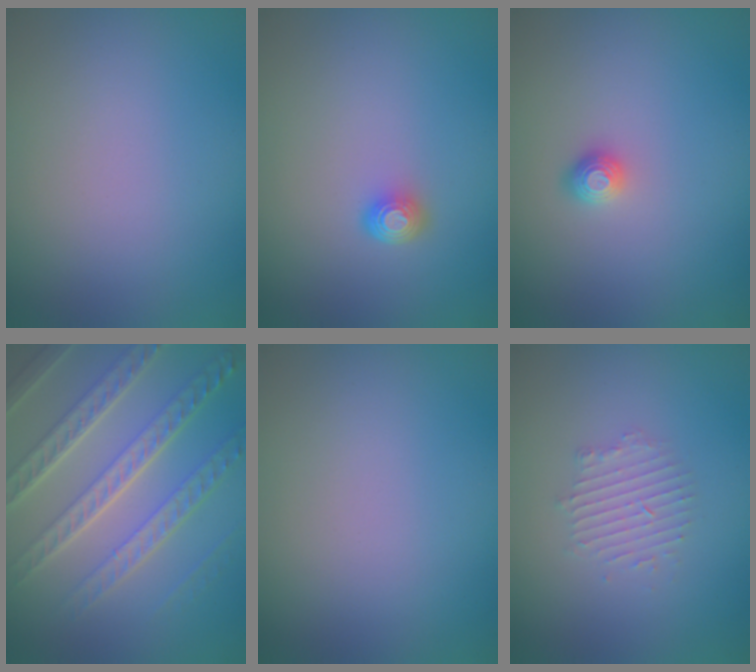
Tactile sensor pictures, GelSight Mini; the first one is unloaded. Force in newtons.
{"total": 1.5, "press": 1.1, "slide": 1.1}
{"total": 1.1, "press": 1.1, "slide": 0.4}
{"total": 7.8, "press": 5.5, "slide": 5.5}
{"total": 0.0}
{"total": 2.1, "press": 2.1, "slide": 0.4}